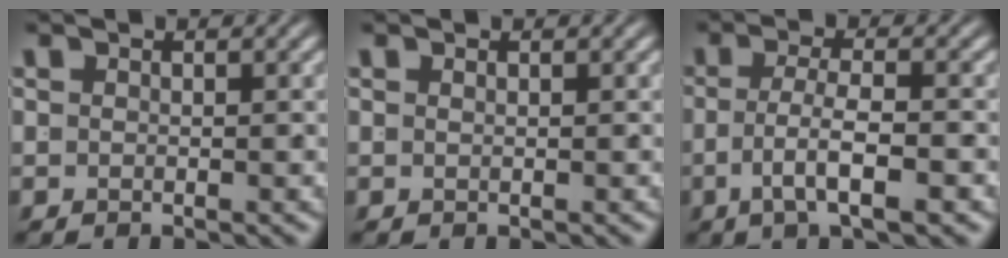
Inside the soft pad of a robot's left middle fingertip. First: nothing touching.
{"total": 0.6, "force": [0.1, -0.6, 0.0], "torque": [0.003, -0.003, 0.006]}
{"total": 4.0, "force": [-1.7, 0.6, 3.6], "torque": [-0.055, -0.010, -0.022]}